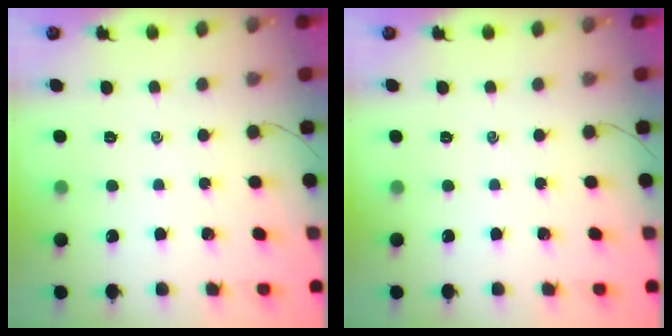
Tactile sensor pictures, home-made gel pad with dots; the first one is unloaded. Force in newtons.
{"total": 0.0}